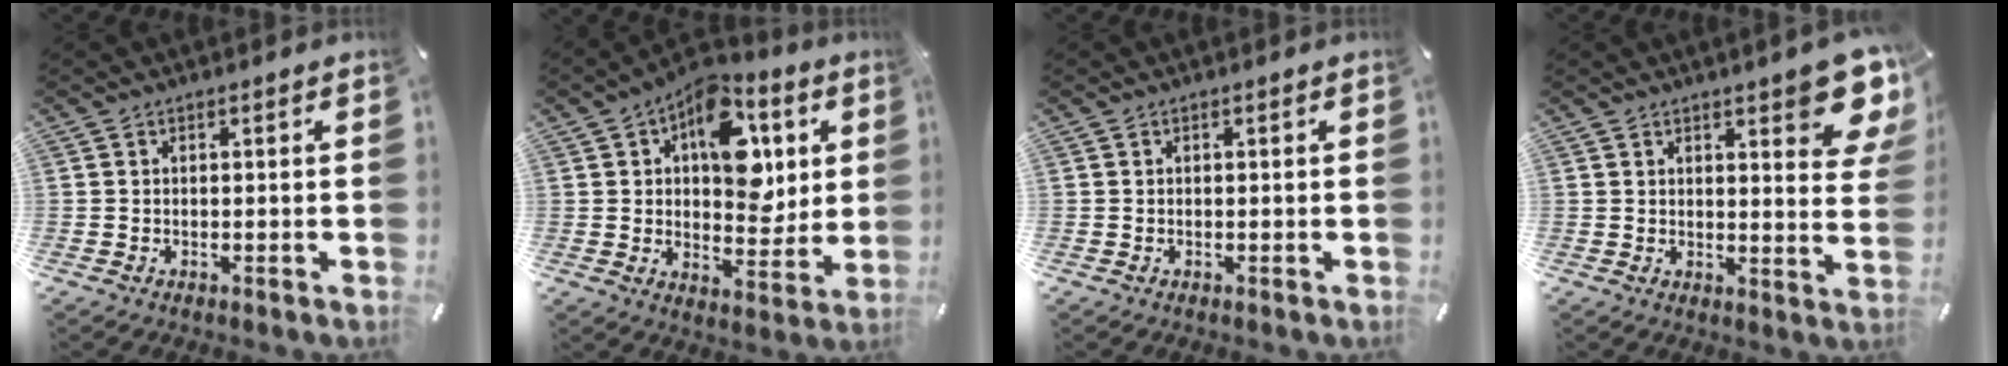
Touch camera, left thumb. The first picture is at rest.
{"total": 16.5, "force": [5.6, 10.6, 11.3], "torque": [-0.138, -0.029, 0.097]}
{"total": 0.0}
{"total": 10.9, "force": [7.0, 3.2, 7.7], "torque": [-0.086, -0.051, 0.116]}